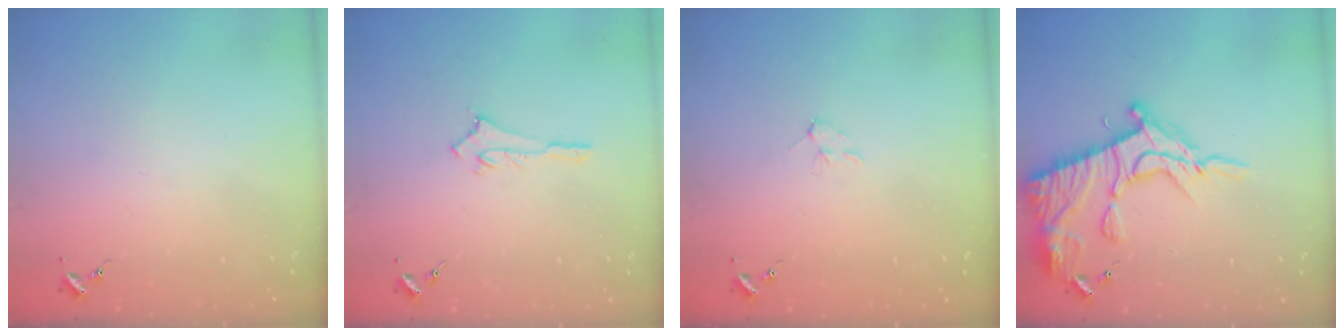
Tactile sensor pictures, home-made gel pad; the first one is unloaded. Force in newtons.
{"total": 2.9, "press": 2.9, "slide": 0.2}
{"total": 4.5, "press": 4.5, "slide": 0.6}
{"total": 19.3, "press": 19.3, "slide": 1.3}